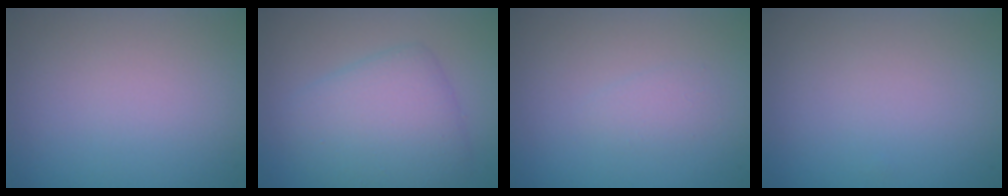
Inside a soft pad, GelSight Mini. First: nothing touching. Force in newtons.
{"total": 5.3, "press": 5.3, "slide": 0.1}
{"total": 1.0, "press": 1.0, "slide": 0.0}
{"total": 0.0}